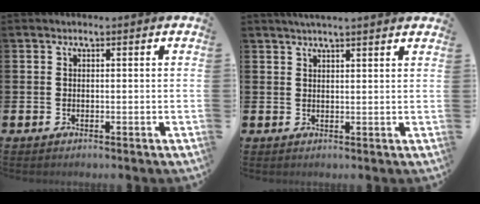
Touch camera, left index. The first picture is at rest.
{"total": 2.6, "force": [2.5, -0.3, 0.6], "torque": [-0.015, -0.007, 0.046]}